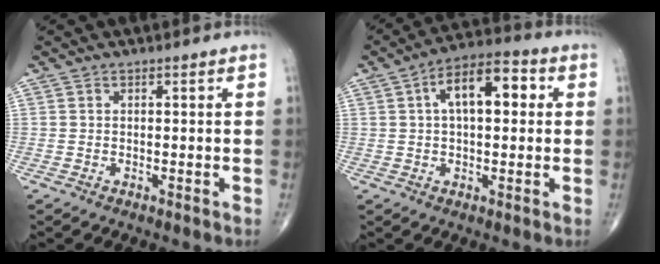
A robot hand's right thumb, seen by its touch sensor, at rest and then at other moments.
{"total": 11.0, "force": [2.4, 5.5, 9.3], "torque": [-0.135, 0.026, 0.028]}